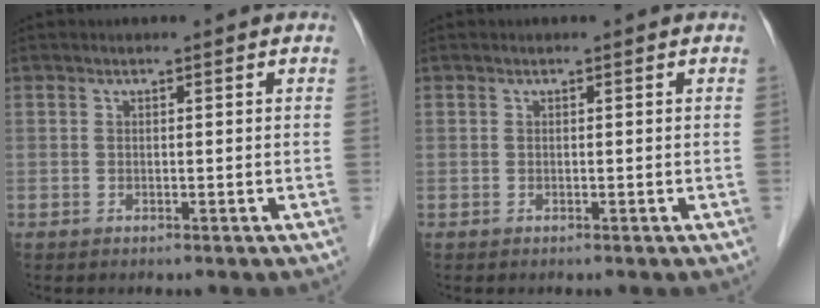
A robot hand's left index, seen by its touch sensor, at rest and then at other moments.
{"total": 0.0}